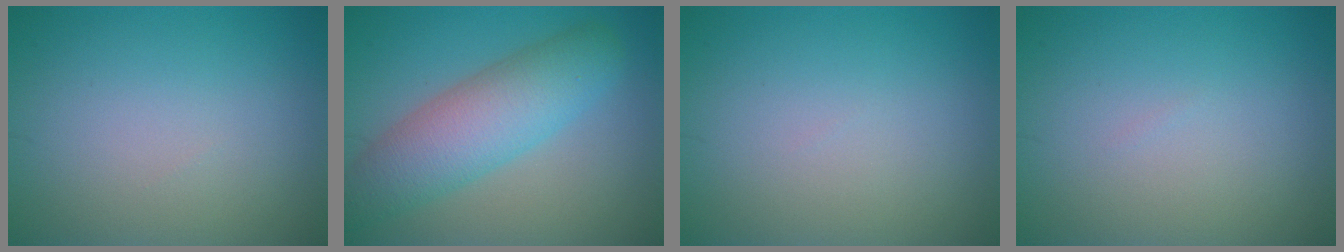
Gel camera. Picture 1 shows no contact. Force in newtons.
{"total": 6.7, "press": 6.7, "slide": 0.1}
{"total": 0.0}
{"total": 0.0}